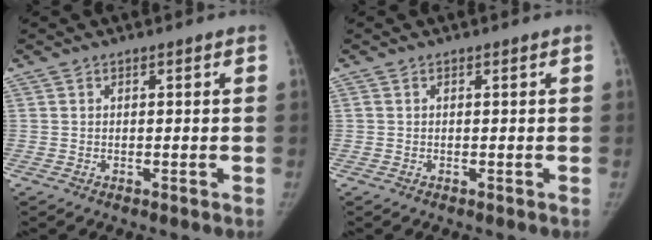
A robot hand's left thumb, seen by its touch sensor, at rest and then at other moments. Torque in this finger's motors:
{"motor_torque": [-0.04, 0.08, 0.03, 0.47, 0.01]}